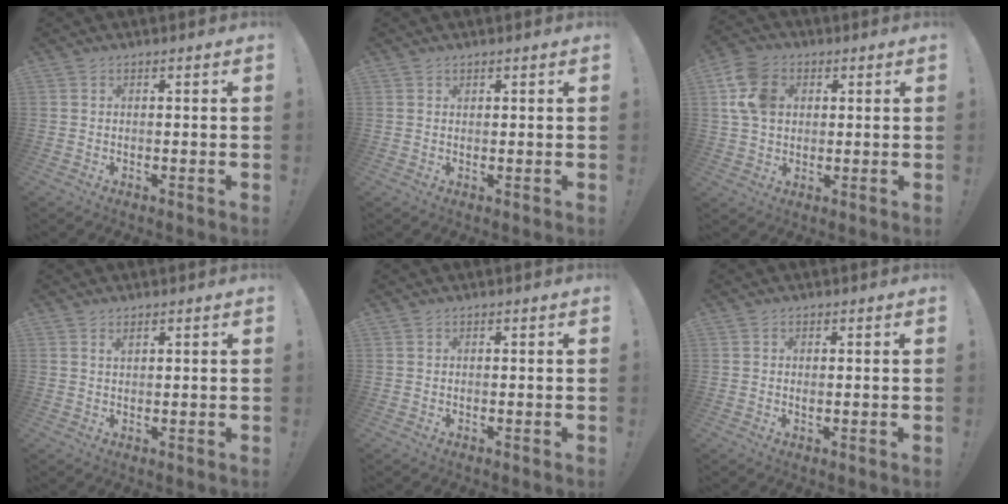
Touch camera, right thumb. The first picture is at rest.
{"total": 0.5, "force": [0.5, 0.1, 0.1], "torque": [0.002, -0.003, 0.009]}
{"total": 11.3, "force": [2.6, 8.6, 6.9], "torque": [-0.135, 0.007, 0.054]}
{"total": 1.2, "force": [0.8, 0.4, 0.8], "torque": [-0.007, -0.005, 0.013]}
{"total": 0.0}
{"total": 0.5, "force": [0.1, 0.4, 0.2], "torque": [0.004, -0.002, 0.000]}